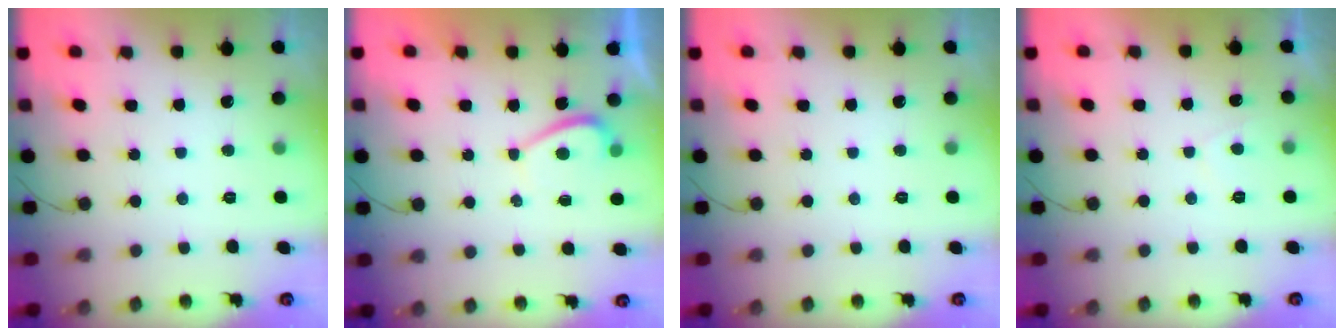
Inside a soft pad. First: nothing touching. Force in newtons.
{"total": 2.0, "press": 1.9, "slide": 0.6}
{"total": 0.0}
{"total": 0.9, "press": 0.7, "slide": 0.5}